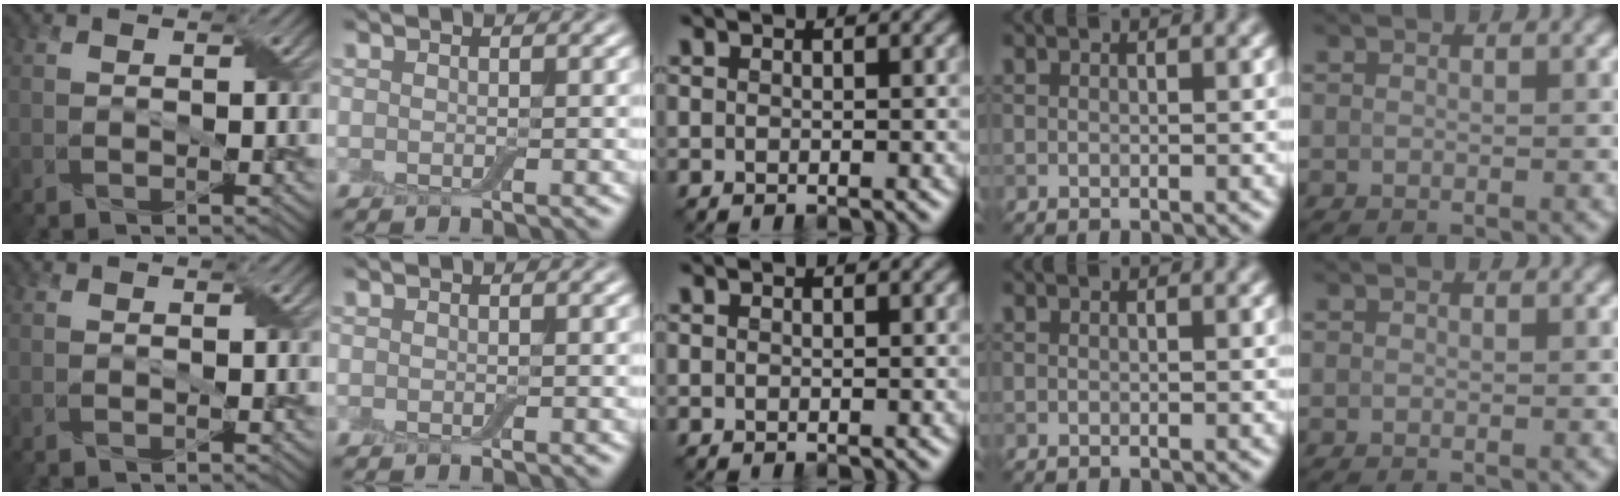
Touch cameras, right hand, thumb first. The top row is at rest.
{}